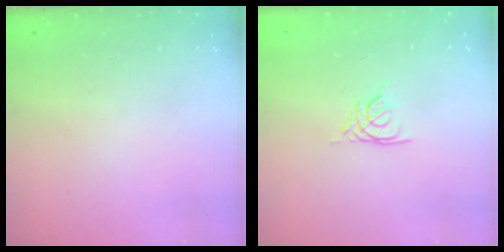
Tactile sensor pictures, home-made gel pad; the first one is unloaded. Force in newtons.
{"total": 2.7, "press": 2.7, "slide": 0.4}